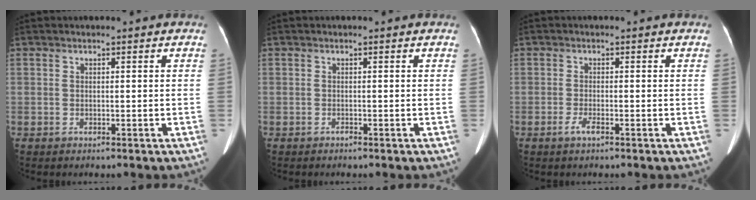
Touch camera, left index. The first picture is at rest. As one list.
[{"total": 0.0}, {"total": 1.5, "force": [-0.9, 0.2, 1.2], "torque": [-0.026, -0.002, -0.018]}]